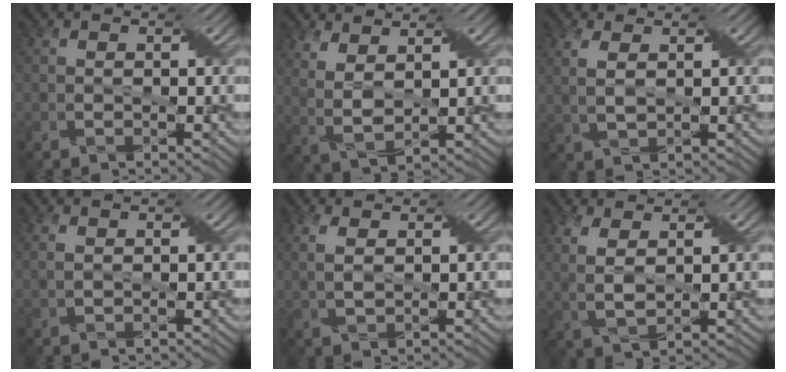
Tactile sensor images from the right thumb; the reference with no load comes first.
{"total": 4.8, "force": [3.0, 1.4, 3.4], "torque": [-0.086, -0.004, 0.065]}
{"total": 2.8, "force": [1.1, 0.8, 2.4], "torque": [-0.057, 0.002, 0.023]}
{"total": 1.3, "force": [0.5, 0.5, 1.0], "torque": [-0.027, 0.004, 0.013]}
{"total": 2.6, "force": [1.0, 0.9, 2.3], "torque": [-0.055, 0.003, 0.021]}
{"total": 4.2, "force": [1.8, 1.4, 3.5], "torque": [-0.086, 0.002, 0.038]}